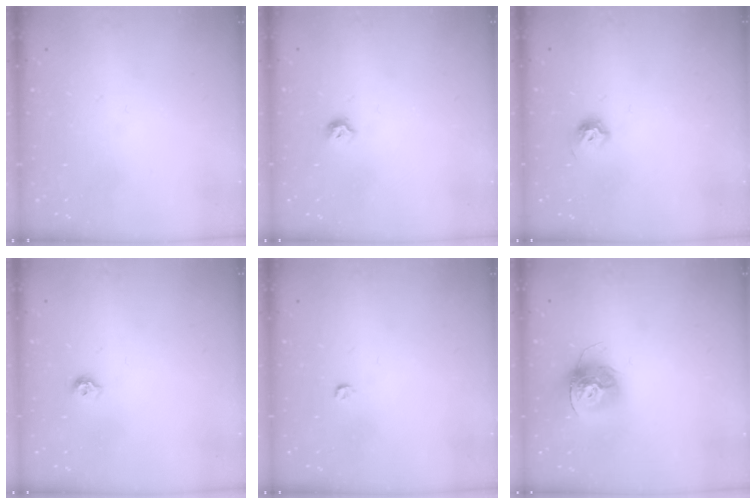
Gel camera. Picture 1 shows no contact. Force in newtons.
{"total": 4.9, "press": 4.8, "slide": 0.9}
{"total": 5.7, "press": 5.6, "slide": 1.0}
{"total": 5.8, "press": 5.7, "slide": 0.8}
{"total": 3.1, "press": 3.1, "slide": 0.5}
{"total": 15.2, "press": 15.2, "slide": 1.4}